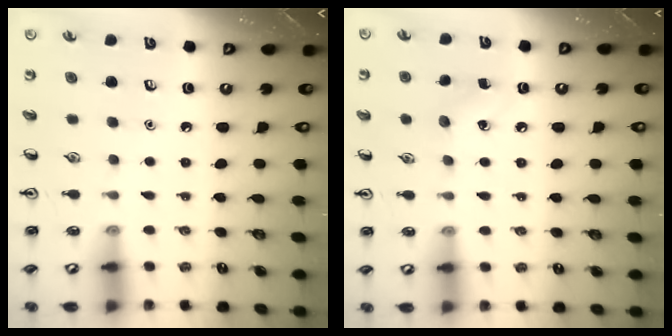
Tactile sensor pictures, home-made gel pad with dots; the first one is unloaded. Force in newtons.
{"total": 5.2, "press": 5.0, "slide": 1.3}